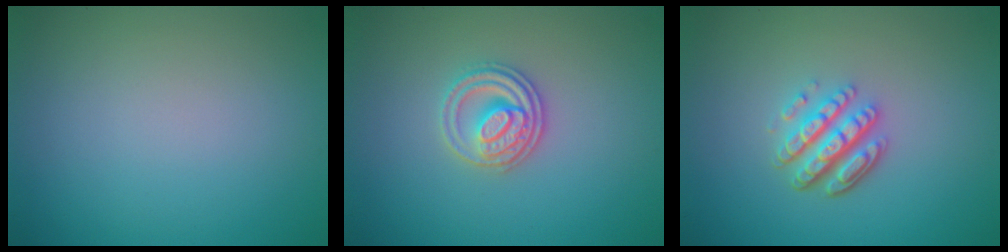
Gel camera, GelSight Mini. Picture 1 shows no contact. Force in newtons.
{"total": 3.0, "press": 2.8, "slide": 0.9}
{"total": 4.3, "press": 3.3, "slide": 2.8}